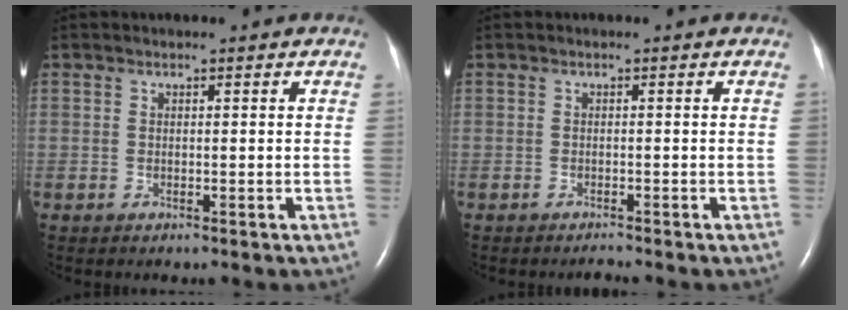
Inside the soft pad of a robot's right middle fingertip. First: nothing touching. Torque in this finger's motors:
{"motor_torque": [-0.33, 0.13, -0.03, -0.01]}